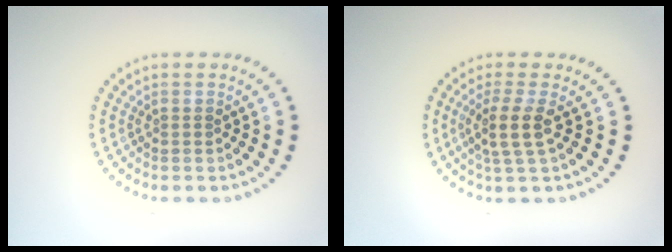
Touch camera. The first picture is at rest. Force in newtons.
{"total": 2.8, "press": 2.3, "slide": 1.6}